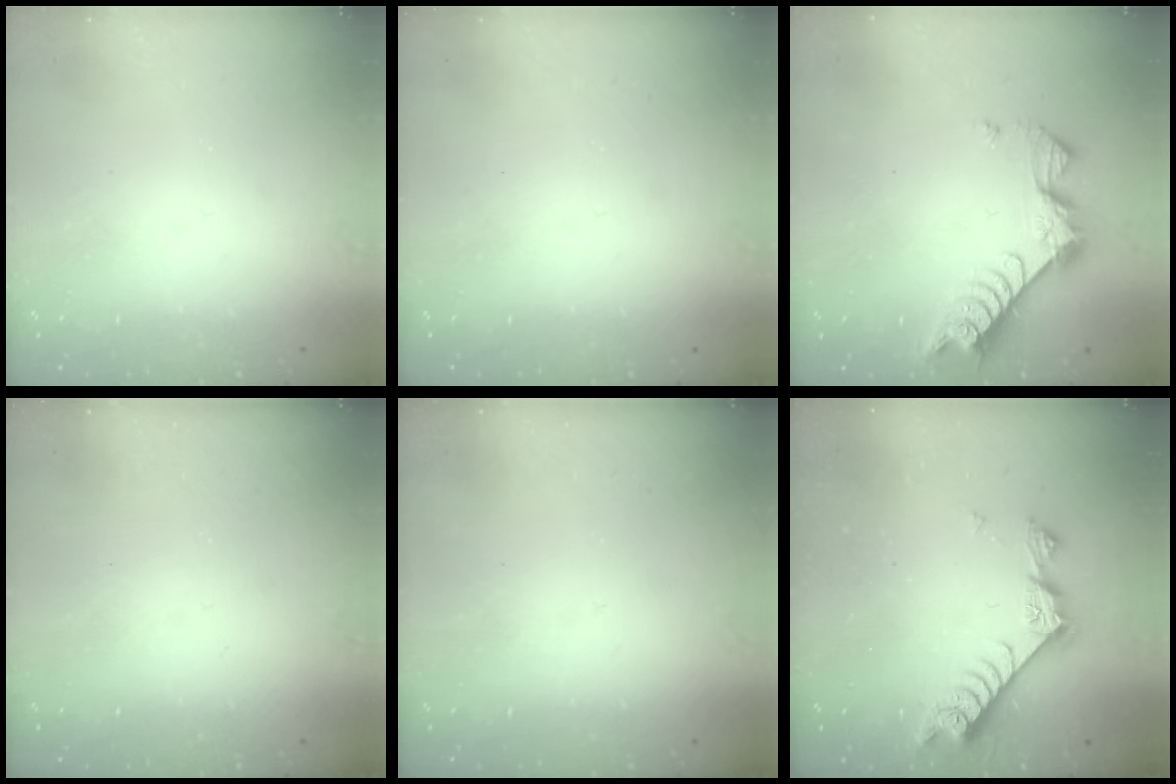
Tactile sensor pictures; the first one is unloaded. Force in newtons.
{"total": 0.0}
{"total": 7.6, "press": 7.5, "slide": 0.7}
{"total": 0.0}
{"total": 0.0}
{"total": 7.7, "press": 7.6, "slide": 1.2}